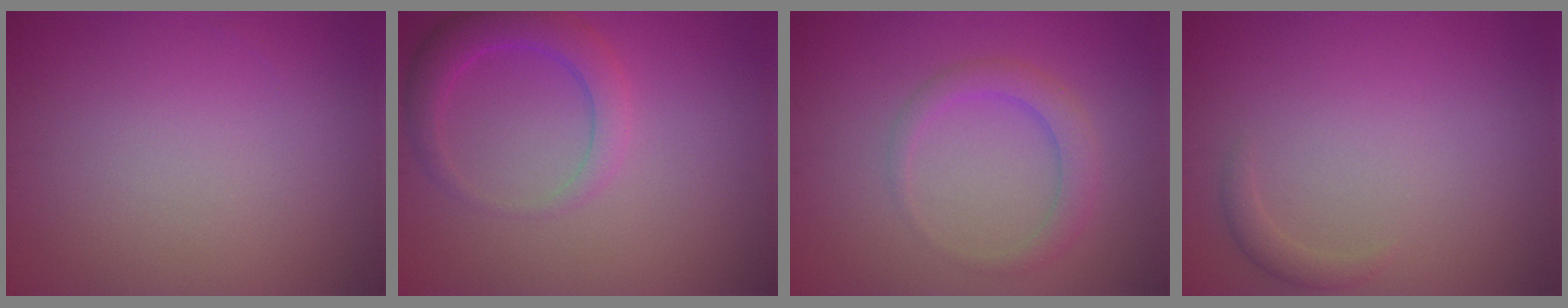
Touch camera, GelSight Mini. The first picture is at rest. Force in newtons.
{"total": 3.4, "press": 3.4, "slide": 0.2}
{"total": 2.6, "press": 2.6, "slide": 0.1}
{"total": 1.1, "press": 1.1, "slide": 0.0}